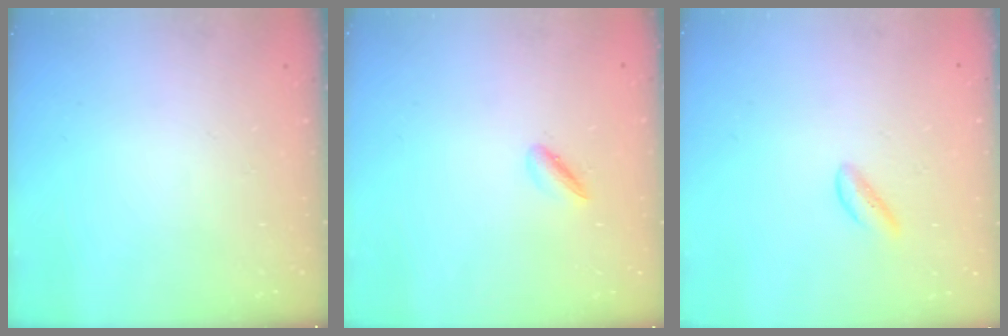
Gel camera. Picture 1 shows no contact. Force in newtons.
{"total": 2.8, "press": 2.8, "slide": 0.6}
{"total": 0.6, "press": 0.5, "slide": 0.3}